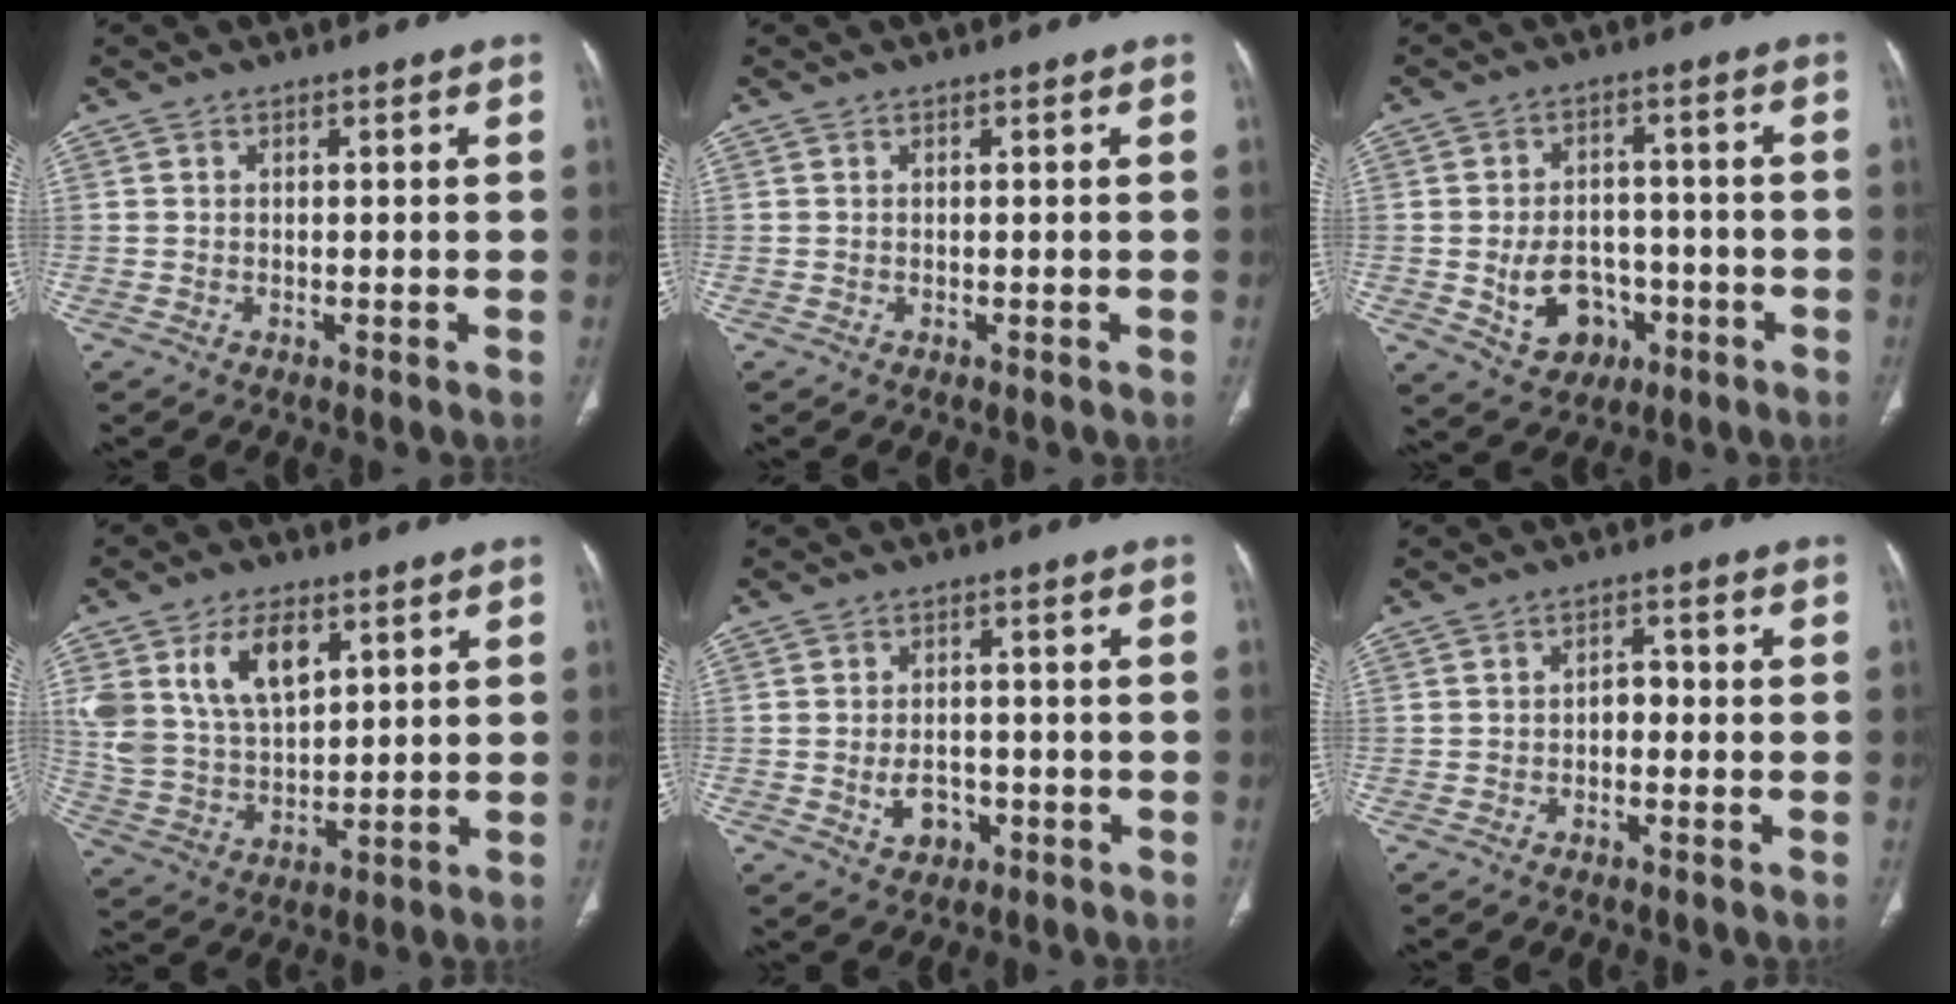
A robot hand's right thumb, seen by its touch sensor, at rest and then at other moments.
{"total": 0.0}
{"total": 9.8, "force": [-2.9, 7.6, 5.5], "torque": [-0.062, 0.024, -0.032]}
{"total": 13.1, "force": [5.9, 7.5, 9.0], "torque": [-0.159, -0.019, 0.126]}
{"total": 4.8, "force": [-1.4, 3.6, 2.8], "torque": [-0.034, 0.012, -0.015]}
{"total": 2.4, "force": [-0.7, 1.6, 1.6], "torque": [-0.013, 0.014, -0.018]}